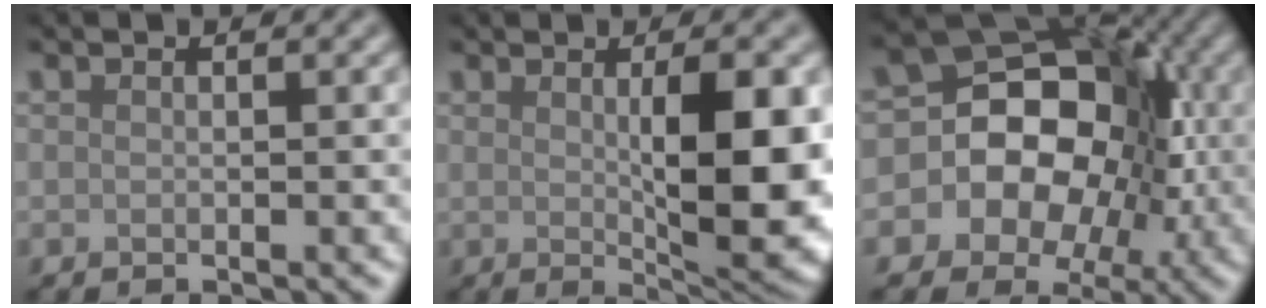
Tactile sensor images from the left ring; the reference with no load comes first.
{"total": 8.9, "force": [0.3, 2.6, 8.5], "torque": [-0.118, -0.006, 0.013]}
{"total": 16.5, "force": [-1.4, 13.8, 9.0], "torque": [-0.148, 0.032, -0.058]}